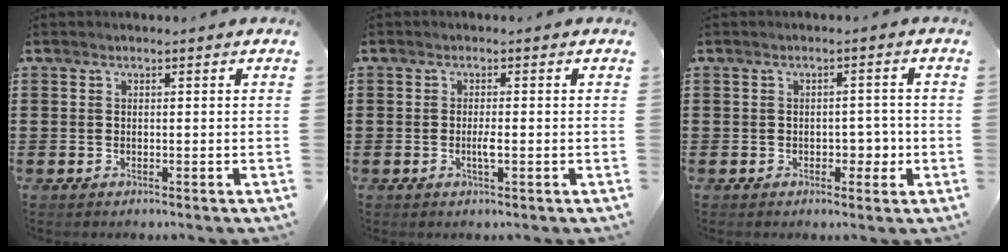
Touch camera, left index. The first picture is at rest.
{"total": 1.6, "force": [-0.5, 0.2, 1.5], "torque": [-0.029, 0.000, -0.009]}
{"total": 3.1, "force": [-0.9, 2.0, 2.2], "torque": [-0.035, 0.001, -0.022]}